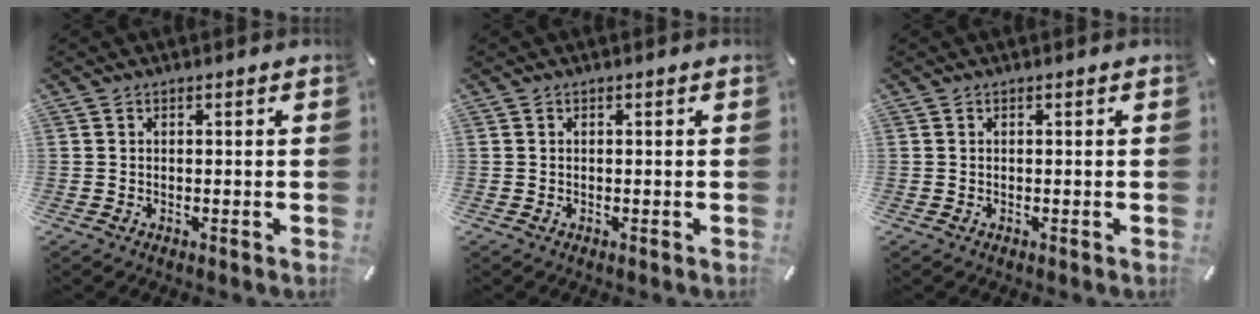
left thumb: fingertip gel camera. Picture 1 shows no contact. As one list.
[{"total": 0.0}, {"total": 0.0}]